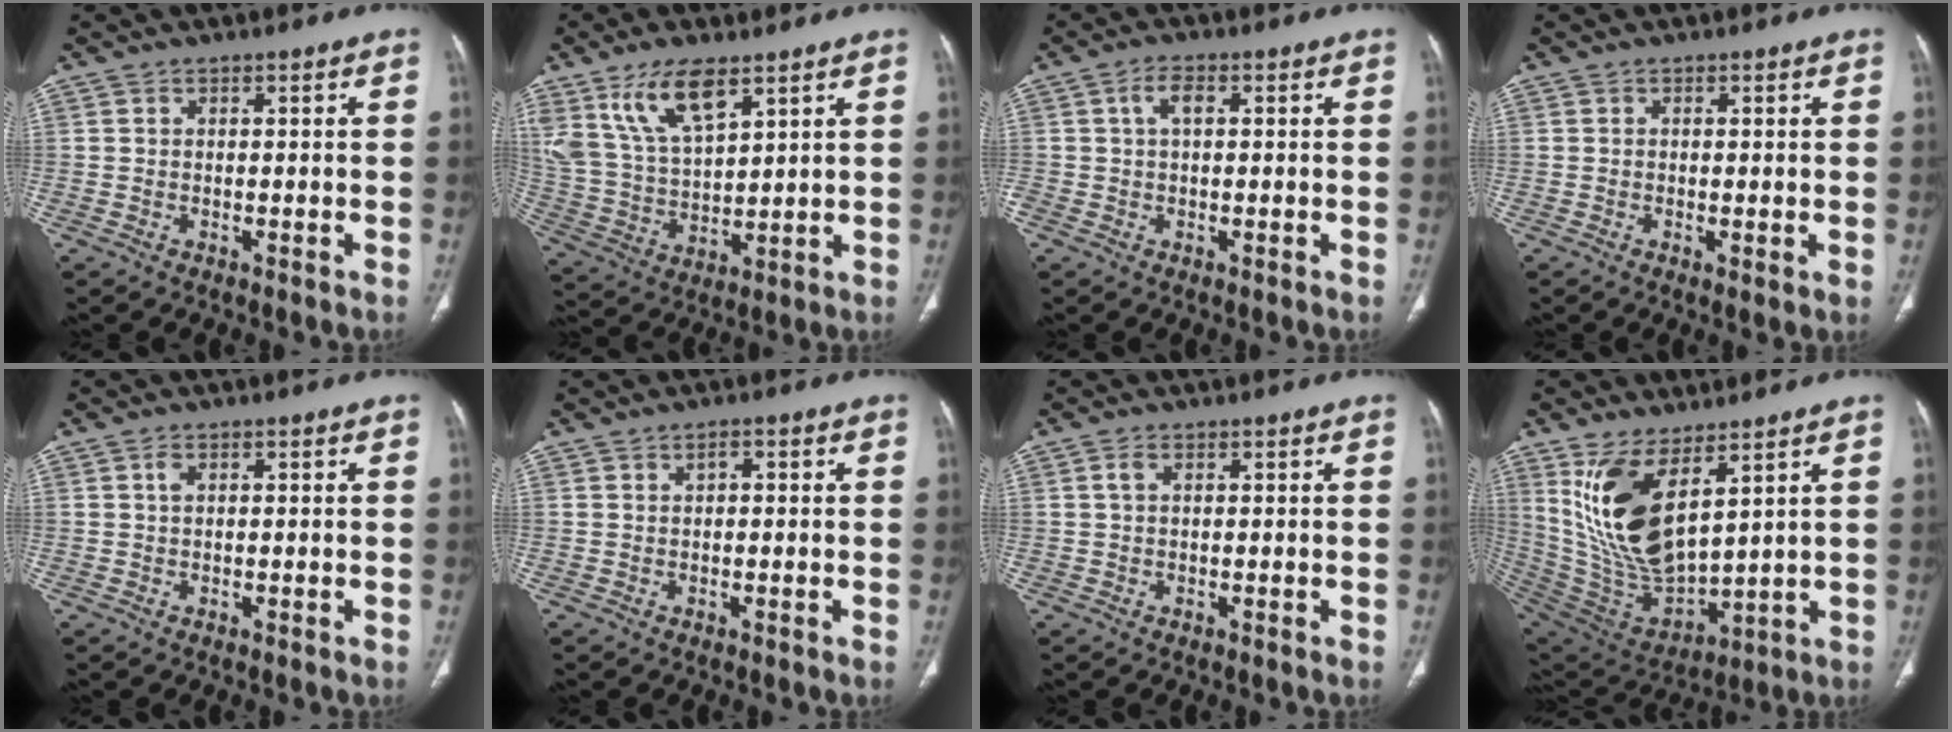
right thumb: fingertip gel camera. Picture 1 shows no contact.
{"total": 13.3, "force": [7.9, 5.7, 9.1], "torque": [-0.169, -0.028, 0.165]}
{"total": 3.2, "force": [0.8, 1.7, 2.6], "torque": [-0.054, 0.012, 0.016]}
{"total": 1.3, "force": [-0.1, 0.3, 1.3], "torque": [-0.024, -0.006, -0.001]}
{"total": 1.5, "force": [0.6, 0.9, 1.1], "torque": [-0.021, 0.005, 0.012]}
{"total": 1.5, "force": [0.5, 0.8, 1.1], "torque": [-0.018, 0.004, 0.009]}
{"total": 1.6, "force": [0.6, 0.8, 1.2], "torque": [-0.029, 0.007, 0.015]}
{"total": 17.1, "force": [7.6, 7.6, 13.3], "torque": [-0.248, -0.041, 0.176]}